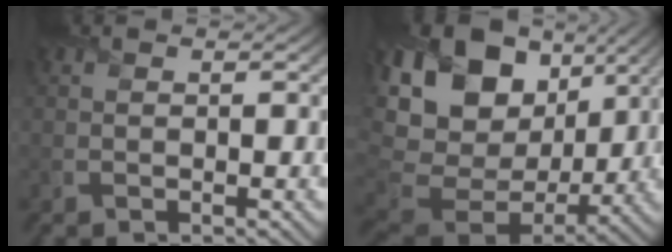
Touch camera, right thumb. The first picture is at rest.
{"total": 18.7, "force": [6.7, 12.9, 11.7], "torque": [-0.248, 0.034, 0.131]}